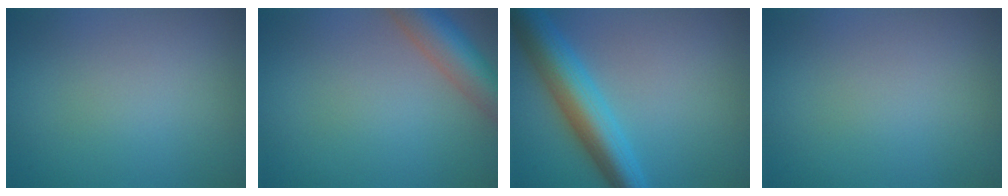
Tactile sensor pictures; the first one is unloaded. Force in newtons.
{"total": 5.9, "press": 5.8, "slide": 0.3}
{"total": 7.0, "press": 7.0, "slide": 0.2}
{"total": 0.0}